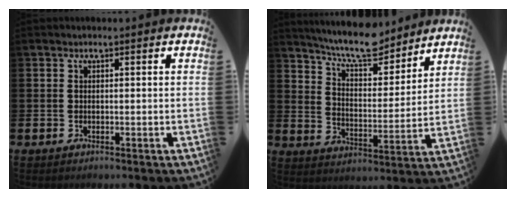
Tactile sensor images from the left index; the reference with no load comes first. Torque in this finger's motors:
{"motor_torque": [1.00, -1.14, 0.83, 0.21]}